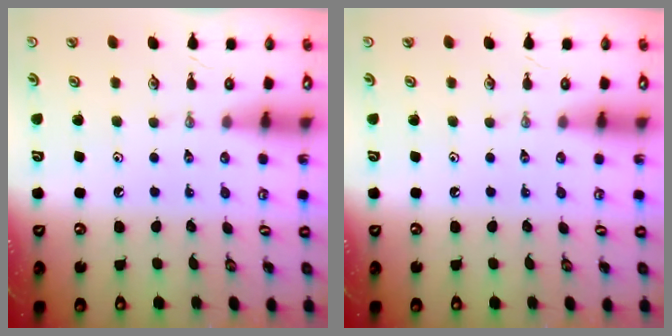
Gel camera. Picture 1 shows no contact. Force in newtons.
{"total": 0.0}